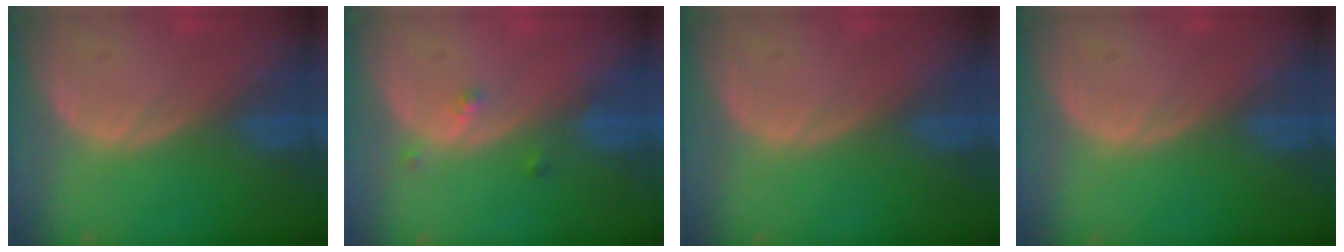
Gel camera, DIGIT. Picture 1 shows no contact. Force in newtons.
{"total": 1.9, "press": 1.5, "slide": 1.0}
{"total": 0.0}
{"total": 0.0}